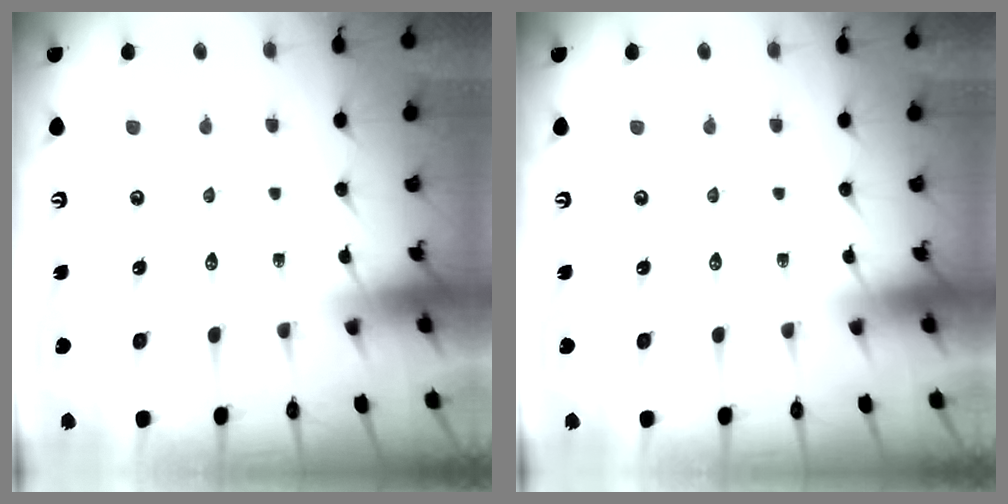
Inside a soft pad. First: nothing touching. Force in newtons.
{"total": 0.0}